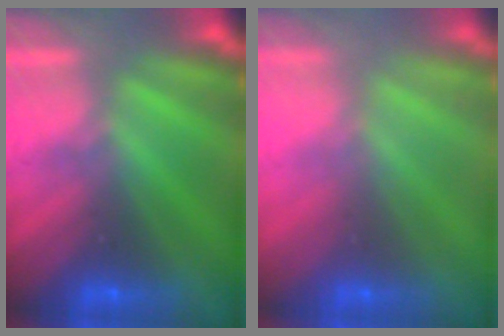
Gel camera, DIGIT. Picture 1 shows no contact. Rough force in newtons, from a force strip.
{"total": 2.7}